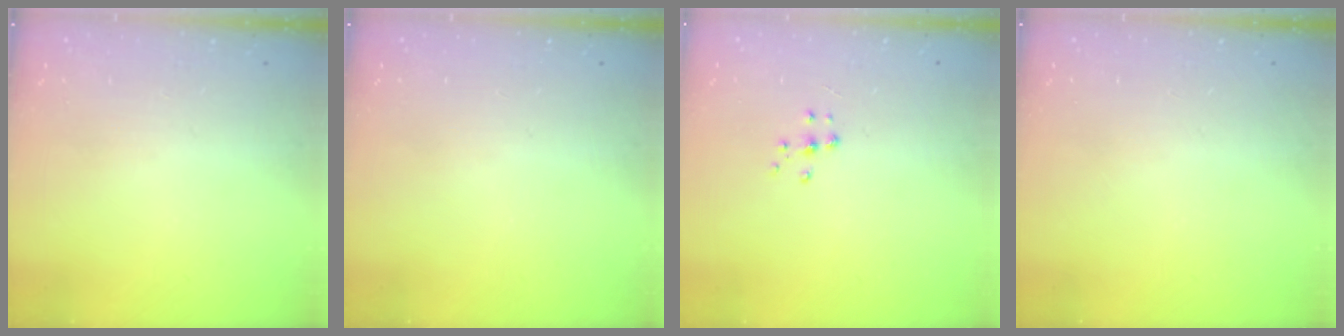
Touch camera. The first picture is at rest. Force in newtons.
{"total": 0.0}
{"total": 5.6, "press": 5.6, "slide": 0.5}
{"total": 0.0}